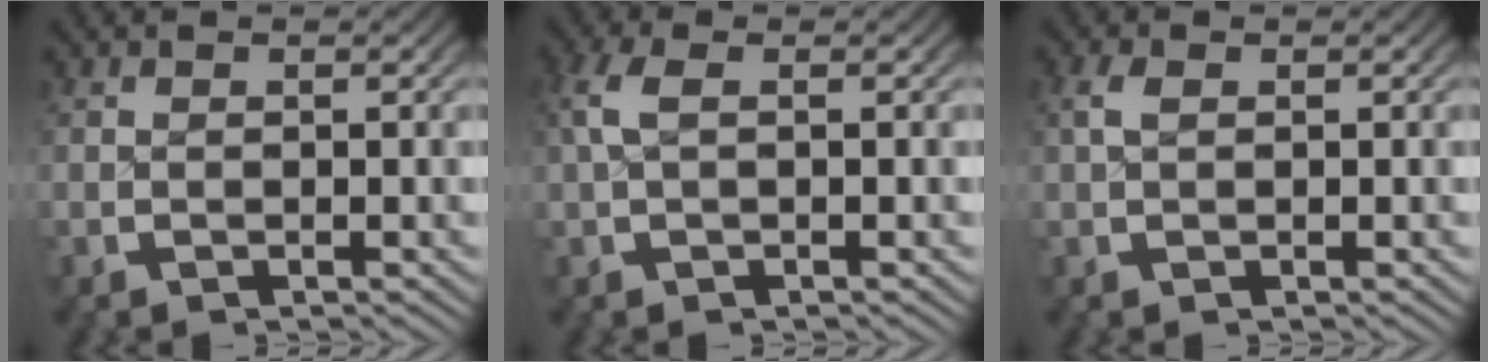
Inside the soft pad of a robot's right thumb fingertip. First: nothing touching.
{"total": 2.1, "force": [0.5, 0.7, 1.9], "torque": [-0.050, 0.006, 0.014]}
{"total": 1.2, "force": [0.5, 0.6, 0.9], "torque": [-0.025, 0.002, 0.013]}